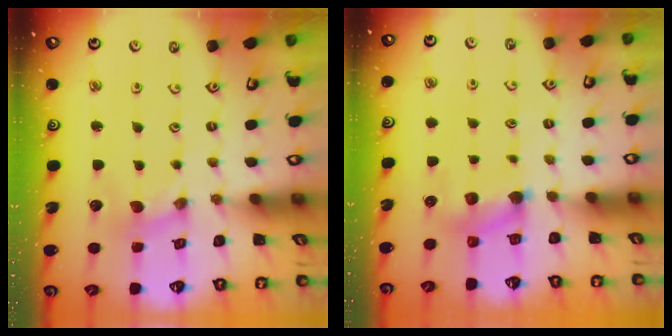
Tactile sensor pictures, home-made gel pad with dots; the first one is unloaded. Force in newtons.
{"total": 4.9, "press": 4.9, "slide": 0.4}